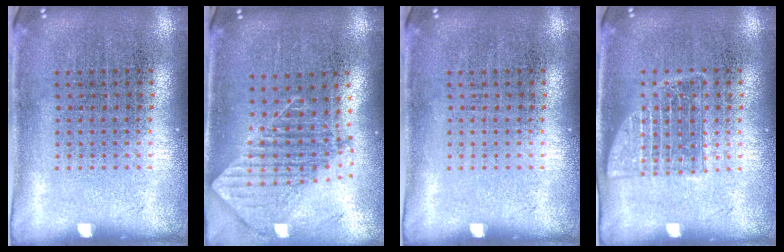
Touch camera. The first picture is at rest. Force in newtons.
{"total": 1.8, "press": 1.4, "slide": 1.2}
{"total": 0.0}
{"total": 1.2, "press": 1.2, "slide": 0.2}